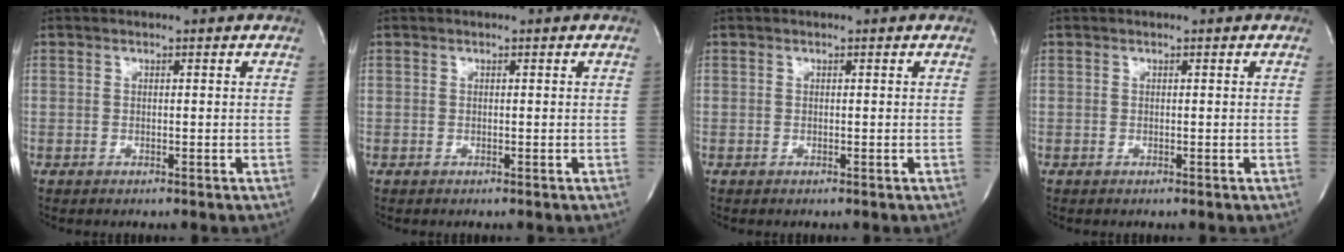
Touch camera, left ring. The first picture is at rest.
{"total": 0.0}
{"total": 0.0}
{"total": 0.0}